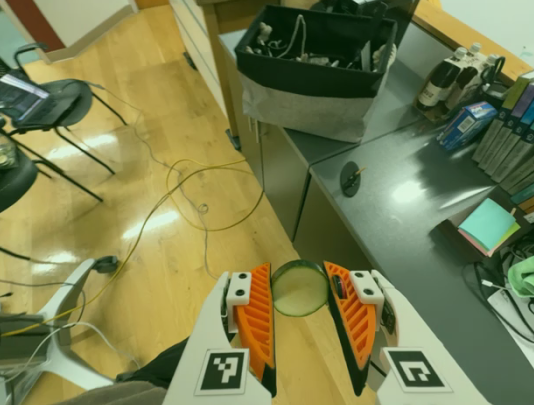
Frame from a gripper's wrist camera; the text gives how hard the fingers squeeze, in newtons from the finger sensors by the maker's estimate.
{"total": 9.1, "left": 9.0, "right": 9.1}